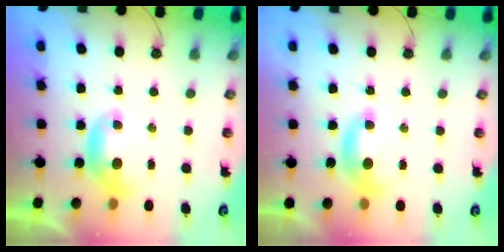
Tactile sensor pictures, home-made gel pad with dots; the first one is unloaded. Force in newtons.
{"total": 1.5, "press": 1.4, "slide": 0.5}